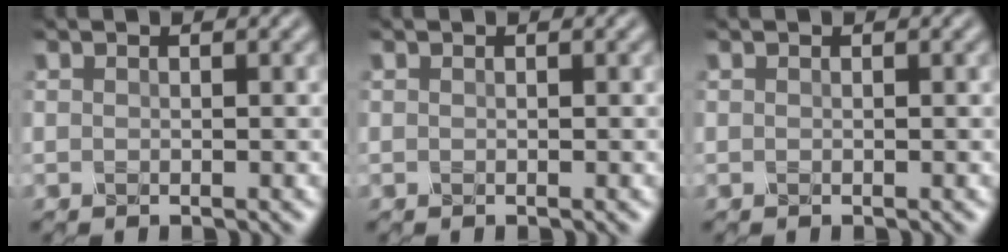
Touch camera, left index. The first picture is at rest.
{"total": 0.0}
{"total": 0.0}